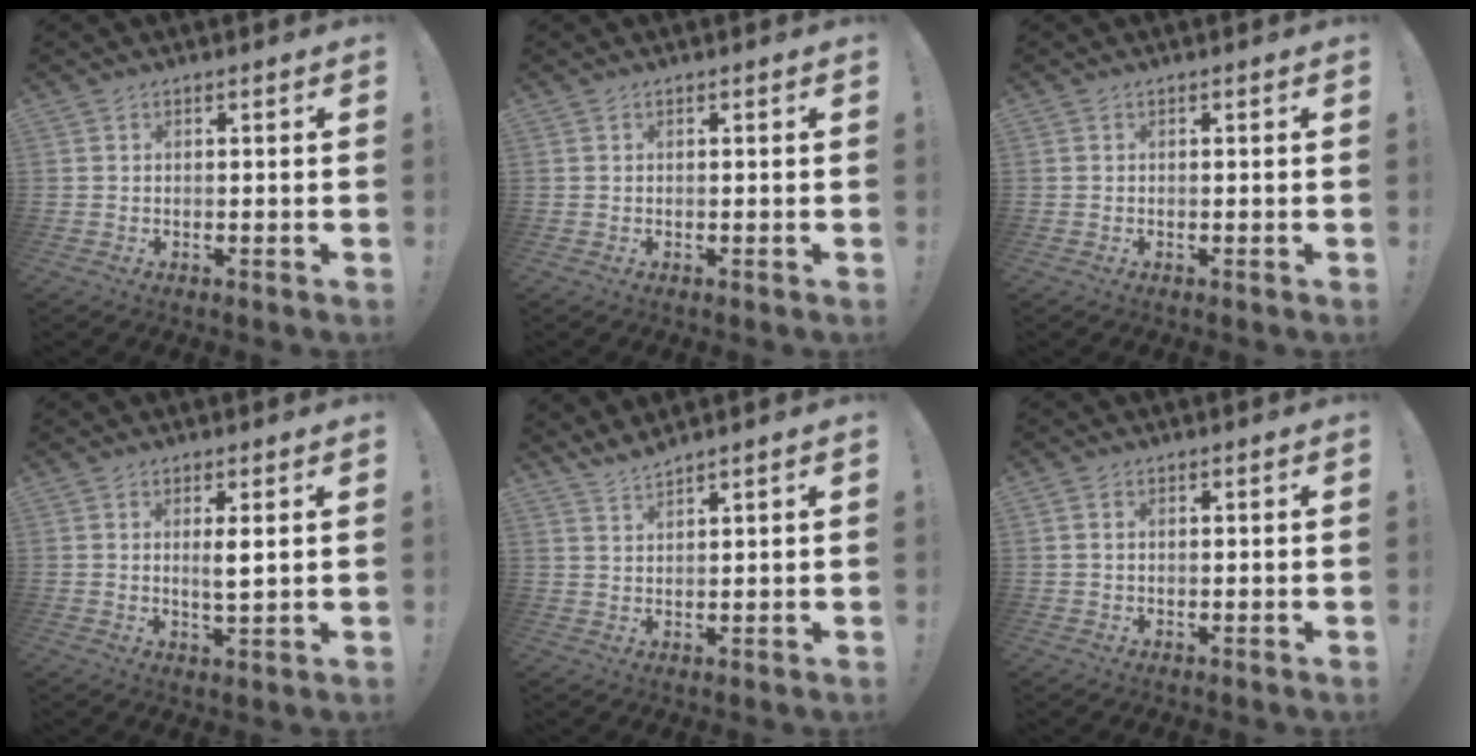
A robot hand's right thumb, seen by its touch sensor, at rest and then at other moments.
{"total": 0.0}
{"total": 0.0}
{"total": 3.6, "force": [1.1, 0.4, 3.4], "torque": [-0.052, -0.010, 0.015]}
{"total": 3.2, "force": [3.0, -0.4, 1.2], "torque": [-0.035, -0.013, 0.055]}
{"total": 1.2, "force": [0.5, 0.7, 0.8], "torque": [-0.012, 0.001, 0.008]}